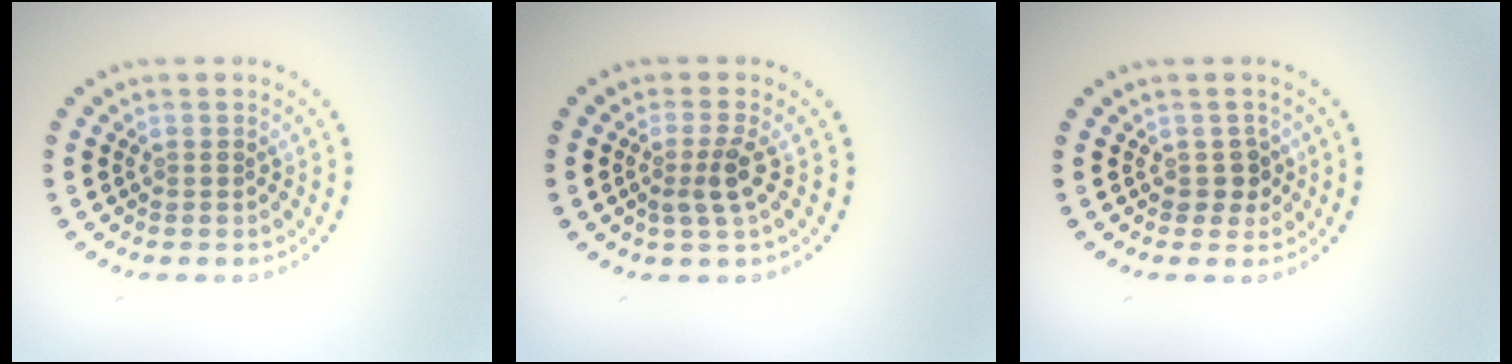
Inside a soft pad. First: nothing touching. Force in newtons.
{"total": 2.3, "press": 1.8, "slide": 1.5}
{"total": 1.6, "press": 1.4, "slide": 0.8}